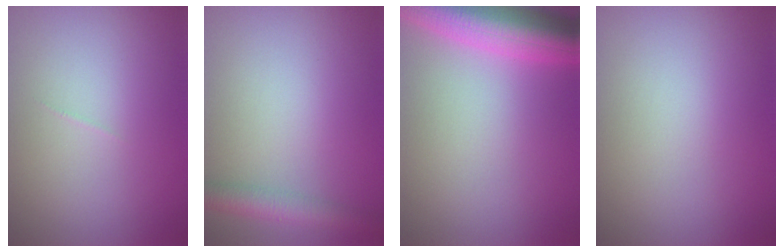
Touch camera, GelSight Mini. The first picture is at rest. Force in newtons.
{"total": 3.1, "press": 3.1, "slide": 0.1}
{"total": 7.9, "press": 7.9, "slide": 0.4}
{"total": 0.0}